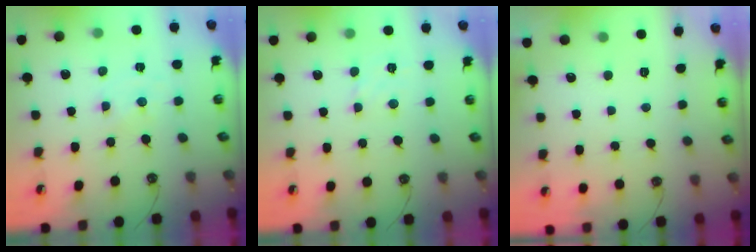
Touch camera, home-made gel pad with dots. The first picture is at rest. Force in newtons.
{"total": 2.2, "press": 2.1, "slide": 0.4}
{"total": 0.0}